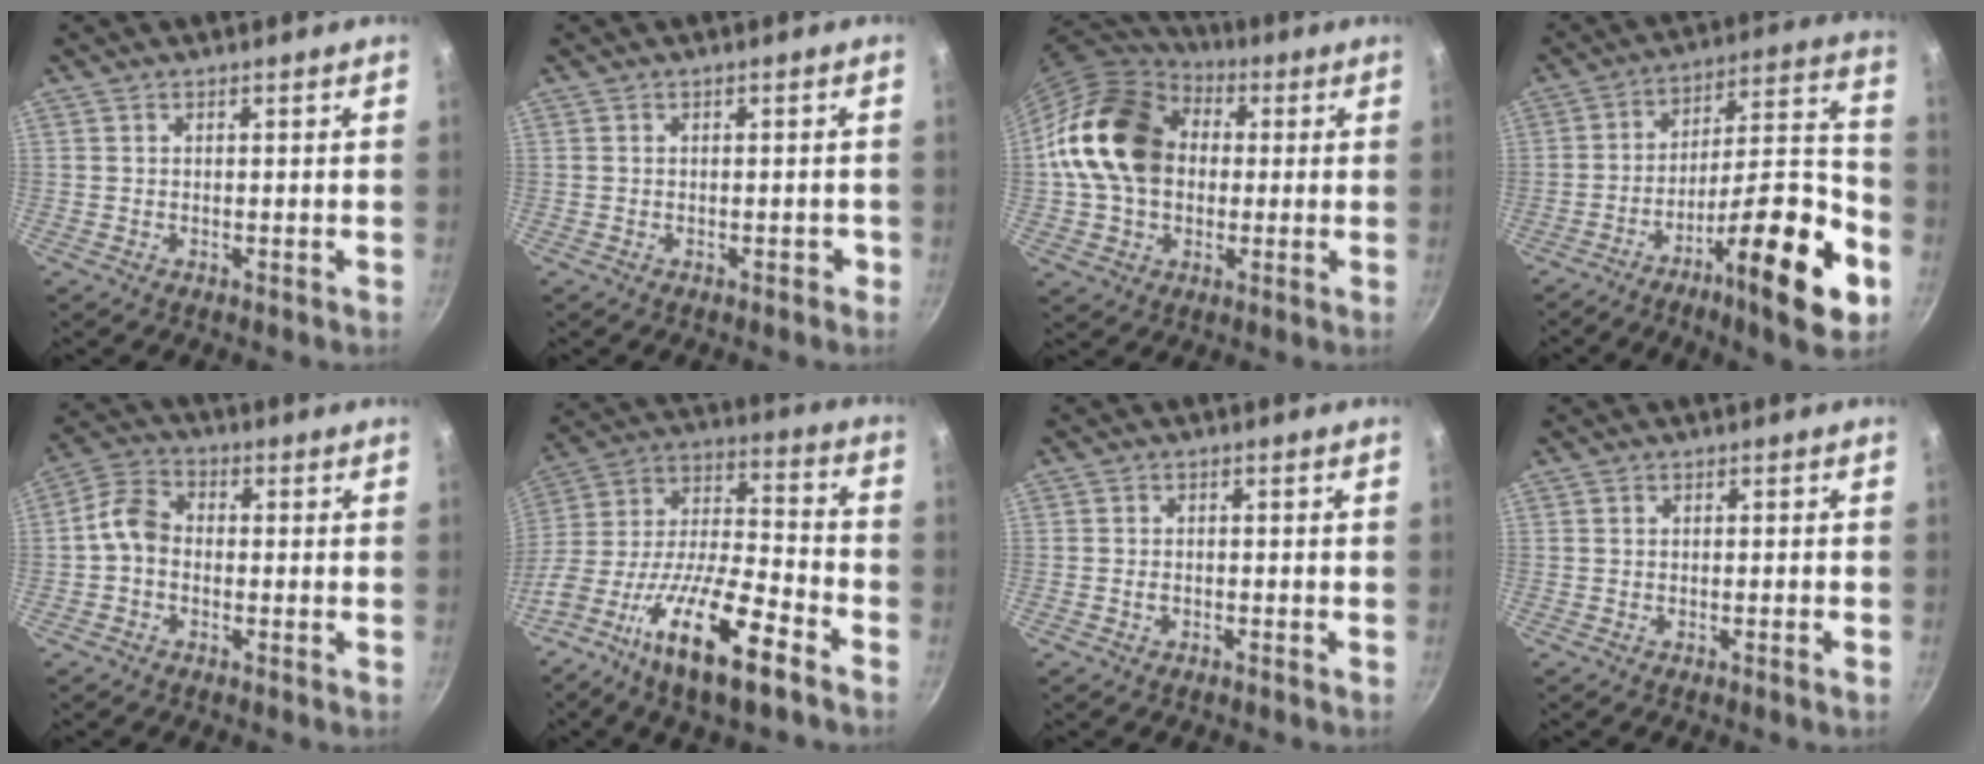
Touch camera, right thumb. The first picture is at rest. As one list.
[{"total": 1.3, "force": [-0.6, 0.8, 0.8], "torque": [0.005, 0.014, -0.005]}, {"total": 19.5, "force": [1.8, 14.8, 12.6], "torque": [-0.208, 0.034, 0.022]}, {"total": 22.8, "force": [-10.3, 6.0, 19.4], "torque": [-0.254, 0.061, -0.168]}, {"total": 6.1, "force": [-1.2, 4.6, 3.8], "torque": [-0.066, 0.027, -0.039]}, {"total": 22.7, "force": [-11.3, 8.2, 18.0], "torque": [-0.306, 0.058, -0.215]}, {"total": 1.2, "force": [-0.8, 0.7, 0.5], "torque": [-0.014, 0.013, -0.016]}, {"total": 1.0, "force": [-0.6, -0.1, 0.7], "torque": [-0.021, 0.008, -0.009]}]